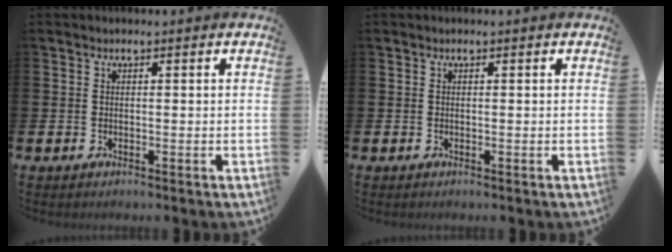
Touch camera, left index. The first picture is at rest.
{"total": 0.0}